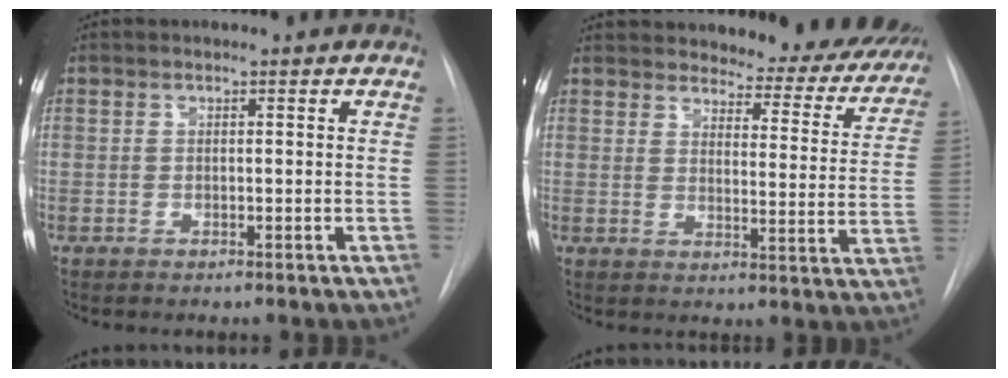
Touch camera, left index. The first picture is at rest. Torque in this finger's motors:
{"motor_torque": [0.40, -0.77, 0.37, 0.12]}